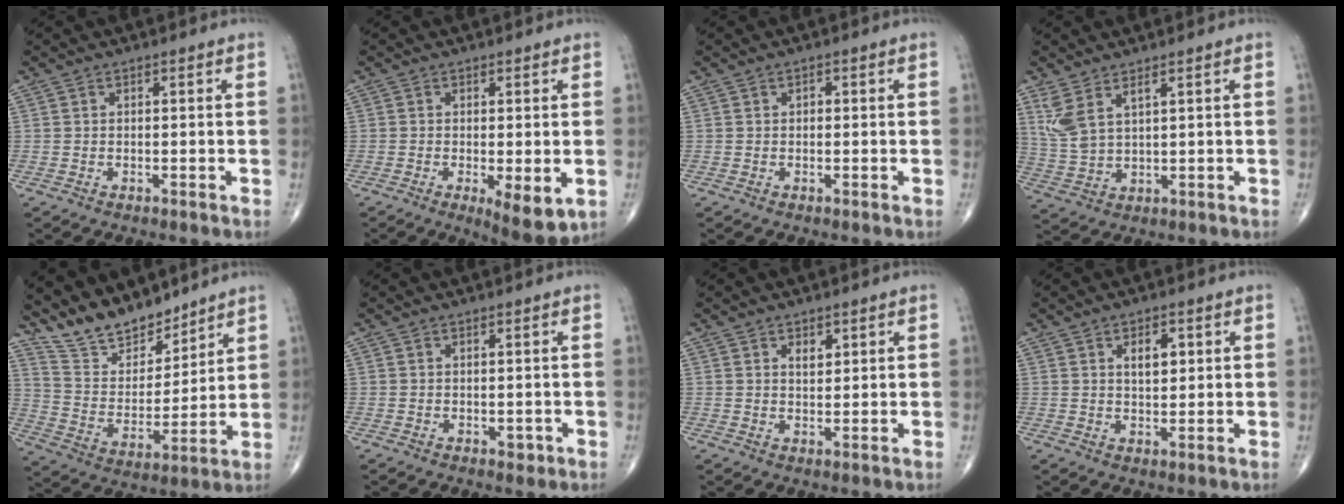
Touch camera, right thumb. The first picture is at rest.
{"total": 7.5, "force": [-2.1, 2.3, 6.8], "torque": [-0.101, -0.020, -0.029]}
{"total": 0.8, "force": [0.1, 0.6, 0.5], "torque": [-0.003, 0.002, 0.000]}
{"total": 6.4, "force": [3.4, 2.6, 4.8], "torque": [-0.108, -0.013, 0.082]}
{"total": 12.9, "force": [11.2, 4.9, 4.3], "torque": [-0.048, -0.070, 0.217]}
{"total": 1.9, "force": [-0.8, 1.2, 1.2], "torque": [-0.009, 0.001, -0.009]}
{"total": 2.7, "force": [1.3, 1.6, 1.7], "torque": [-0.014, -0.008, 0.022]}
{"total": 4.5, "force": [1.5, 2.5, 3.5], "torque": [-0.041, -0.006, 0.023]}